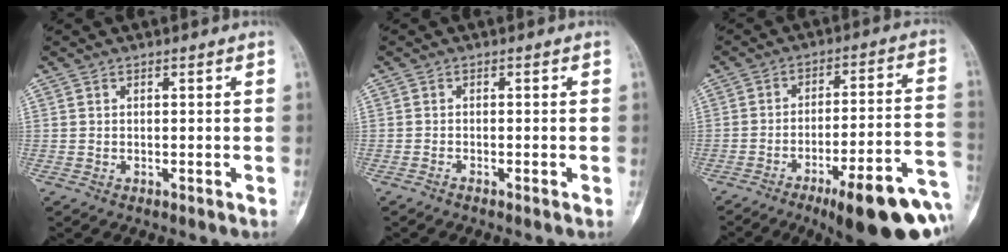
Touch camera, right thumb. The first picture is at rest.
{"total": 0.7, "force": [-0.5, 0.0, 0.5], "torque": [-0.011, 0.000, -0.013]}
{"total": 20.7, "force": [-10.4, 4.8, 17.2], "torque": [-0.180, 0.054, -0.143]}